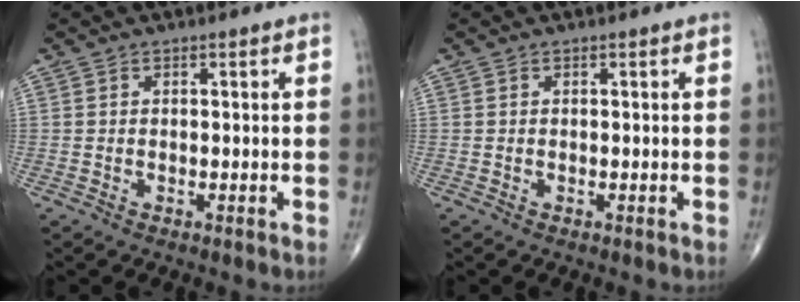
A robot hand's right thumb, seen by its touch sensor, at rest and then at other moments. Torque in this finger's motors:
{"motor_torque": [0.00, 0.00, 0.00, 0.00, 0.00]}